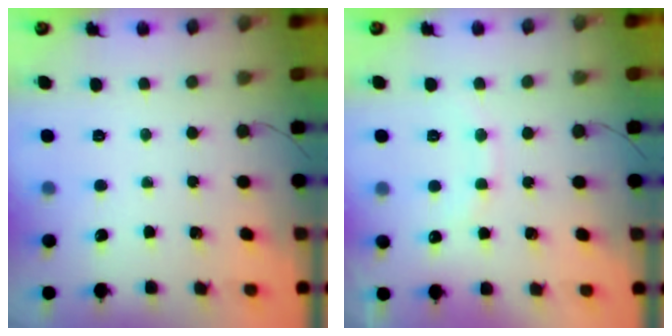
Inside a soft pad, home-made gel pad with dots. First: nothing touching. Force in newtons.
{"total": 7.3, "press": 7.3, "slide": 0.6}